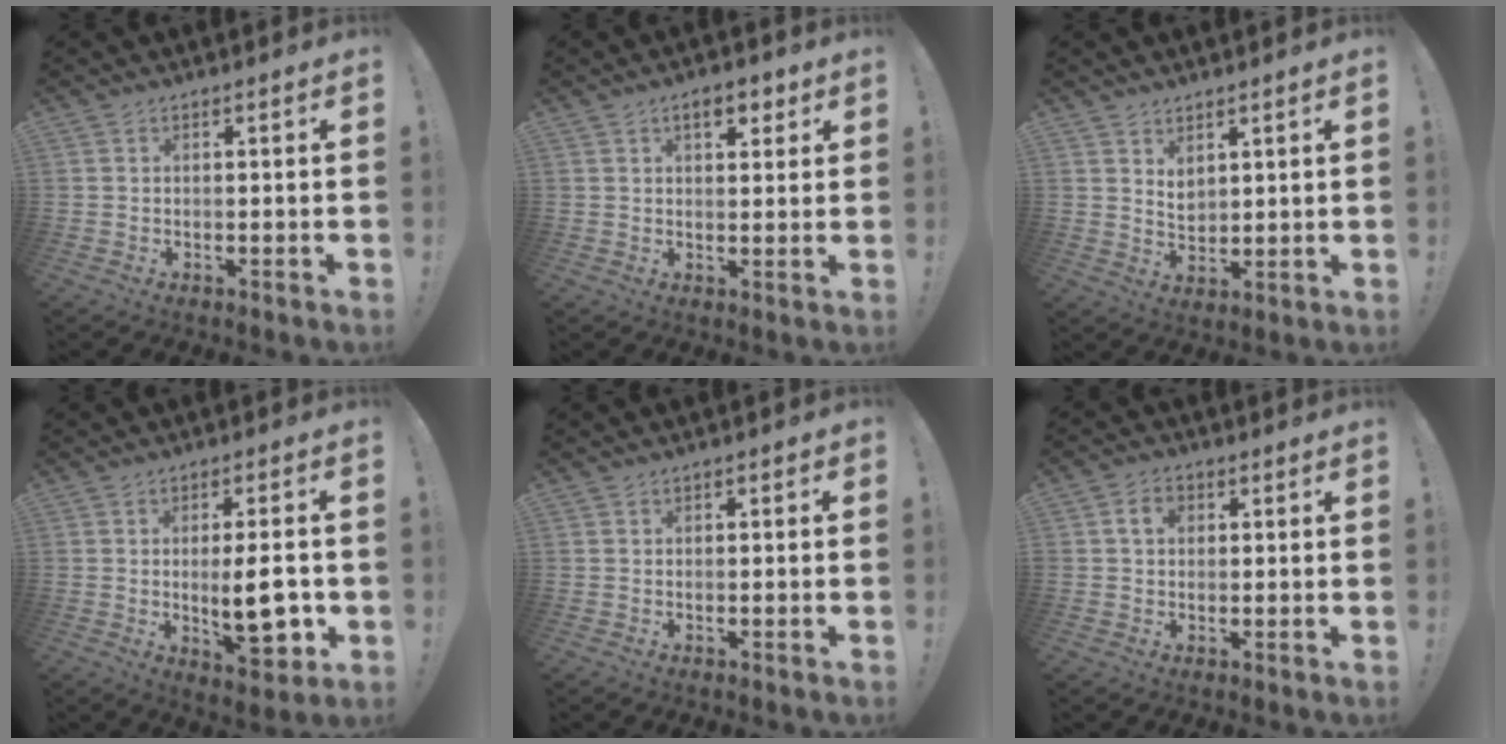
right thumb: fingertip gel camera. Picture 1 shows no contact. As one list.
[{"total": 5.7, "force": [3.1, 2.7, 3.9], "torque": [-0.044, -0.007, 0.047]}, {"total": 4.1, "force": [2.8, 2.7, 1.4], "torque": [-0.015, -0.022, 0.050]}, {"total": 13.3, "force": [-1.4, 4.1, 12.6], "torque": [-0.177, -0.008, -0.022]}, {"total": 0.8, "force": [-0.6, 0.6, 0.1], "torque": [-0.001, 0.002, -0.010]}, {"total": 4.5, "force": [1.2, 3.3, 2.8], "torque": [-0.050, 0.009, 0.022]}]